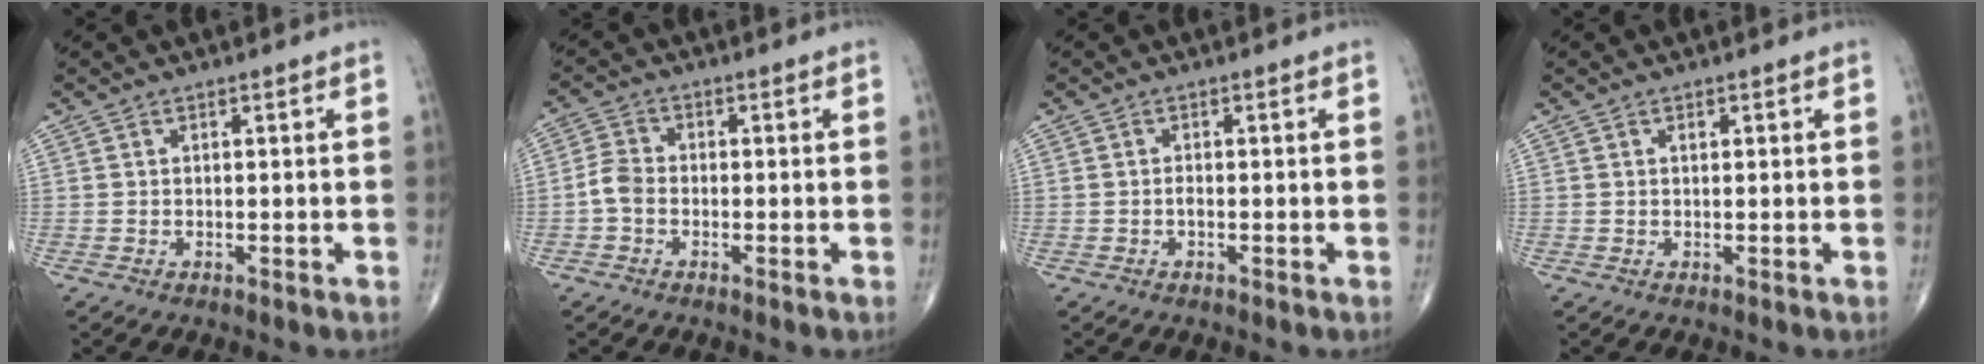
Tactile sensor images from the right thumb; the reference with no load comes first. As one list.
[{"total": 3.6, "force": [-1.2, 2.5, 2.3], "torque": [-0.047, 0.011, -0.031]}, {"total": 0.7, "force": [-0.3, 0.3, 0.6], "torque": [-0.013, 0.000, -0.006]}, {"total": 0.8, "force": [0.3, 0.3, 0.6], "torque": [-0.010, -0.001, 0.006]}]